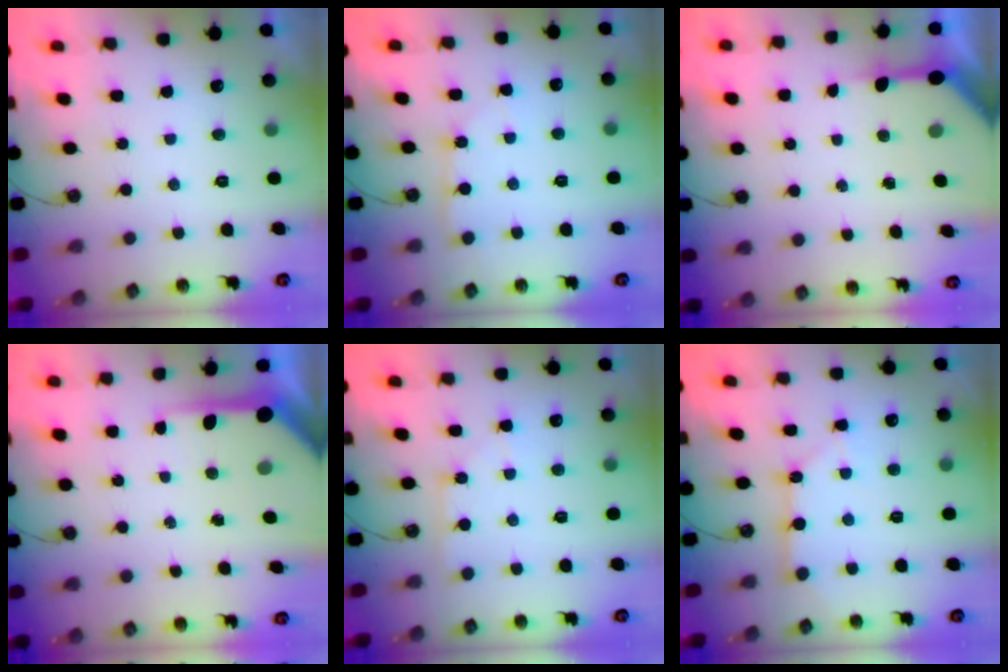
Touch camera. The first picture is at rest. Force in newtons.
{"total": 4.2, "press": 4.2, "slide": 0.3}
{"total": 6.7, "press": 6.7, "slide": 0.7}
{"total": 8.3, "press": 8.2, "slide": 1.0}
{"total": 3.4, "press": 3.4, "slide": 0.4}
{"total": 2.6, "press": 2.6, "slide": 0.3}